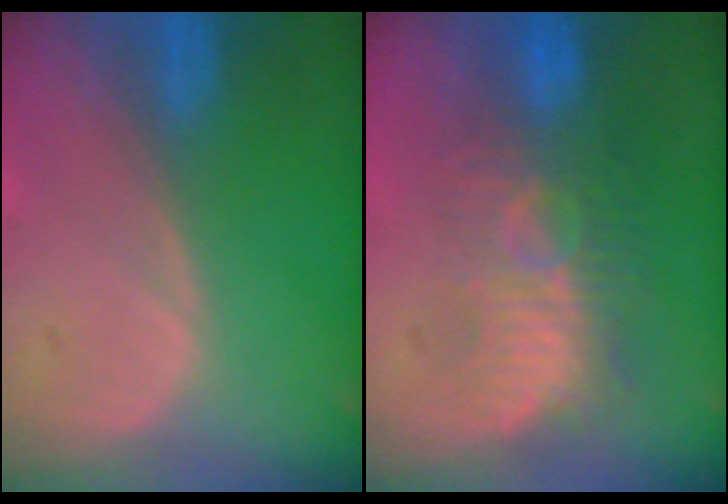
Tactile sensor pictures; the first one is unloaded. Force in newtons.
{"total": 9.1, "press": 8.5, "slide": 3.3}